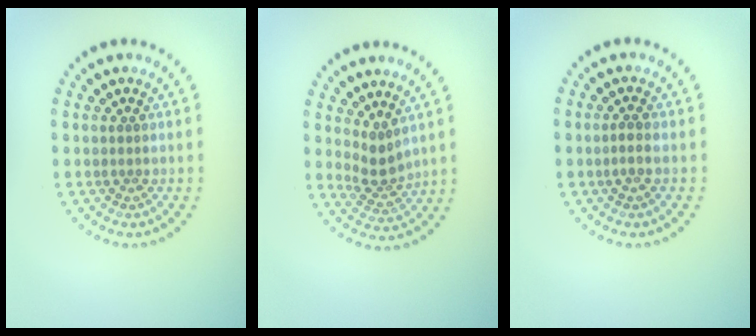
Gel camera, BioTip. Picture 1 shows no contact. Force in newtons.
{"total": 2.3, "press": 1.7, "slide": 1.6}
{"total": 0.7, "press": 0.5, "slide": 0.4}